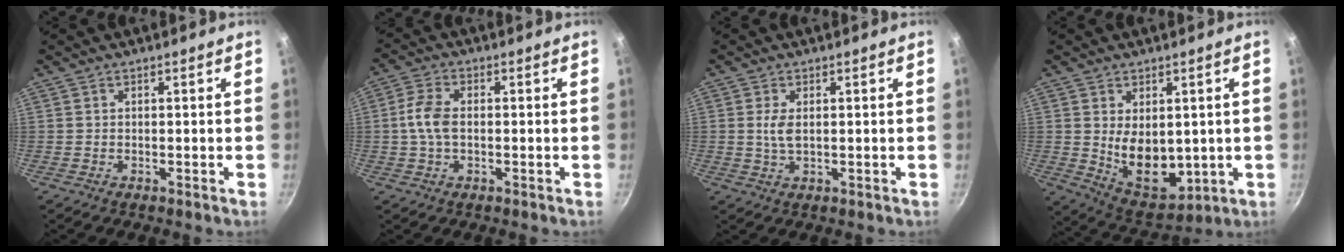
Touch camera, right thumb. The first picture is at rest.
{"total": 9.6, "force": [0.0, 6.1, 7.4], "torque": [-0.145, 0.019, -0.009]}
{"total": 3.1, "force": [0.5, 1.5, 2.6], "torque": [-0.051, -0.004, 0.011]}
{"total": 11.6, "force": [0.8, 7.3, 8.9], "torque": [-0.113, -0.031, 0.040]}